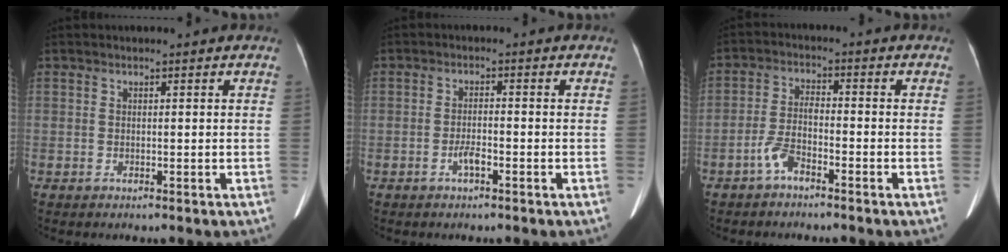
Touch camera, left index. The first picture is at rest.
{"total": 2.2, "force": [-1.3, 0.3, 1.8], "torque": [-0.033, -0.002, -0.023]}
{"total": 4.2, "force": [-2.8, 1.0, 2.9], "torque": [-0.067, 0.006, -0.054]}